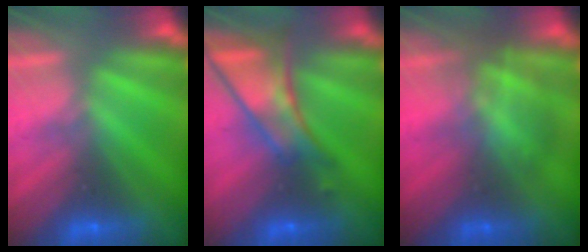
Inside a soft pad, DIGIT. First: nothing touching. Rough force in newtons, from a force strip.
{"total": 5.6}
{"total": 2.9}